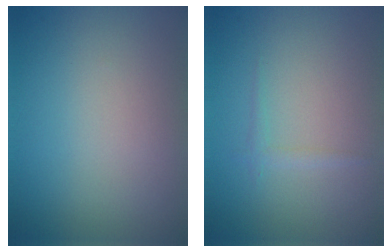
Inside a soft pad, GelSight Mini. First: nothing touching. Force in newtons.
{"total": 0.8, "press": 0.8, "slide": 0.1}